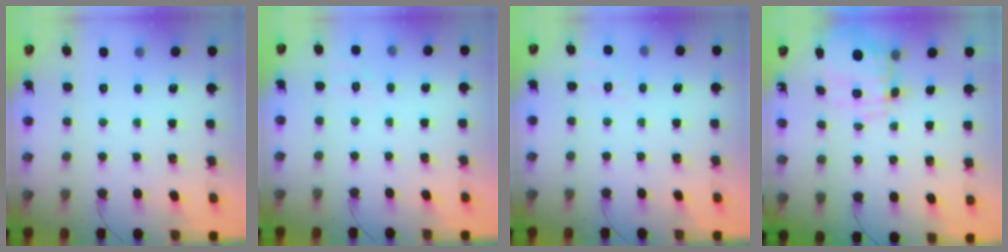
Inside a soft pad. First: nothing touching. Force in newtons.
{"total": 1.9, "press": 0.3, "slide": 1.9}
{"total": 2.3, "press": 1.3, "slide": 1.9}
{"total": 3.3, "press": 2.9, "slide": 1.7}